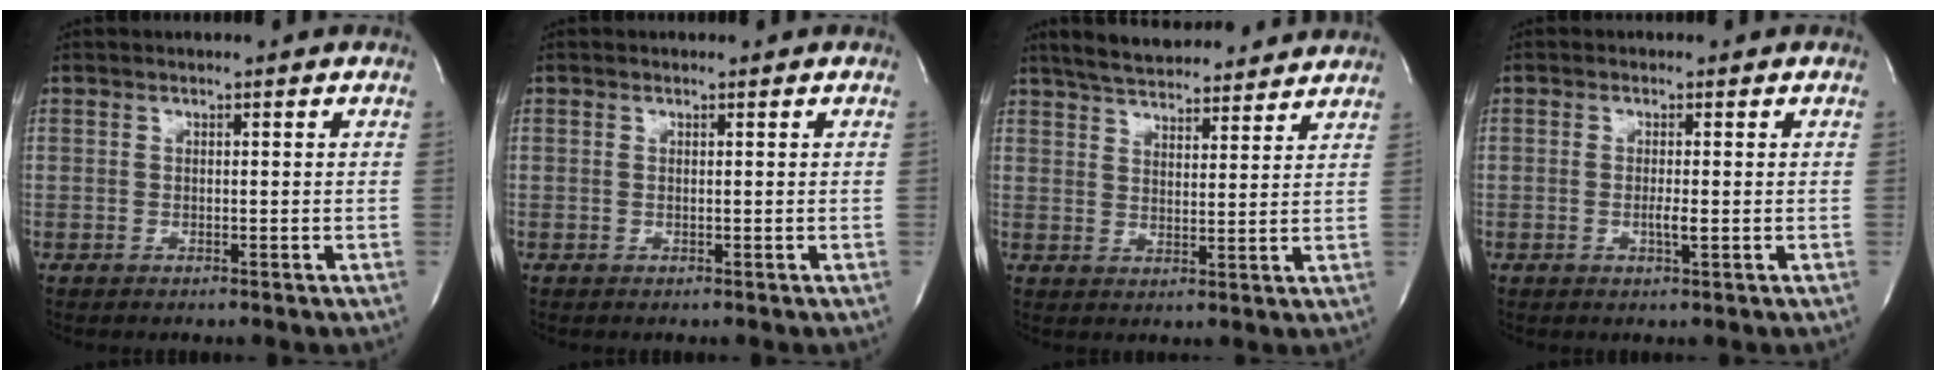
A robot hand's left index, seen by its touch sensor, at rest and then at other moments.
{"total": 0.0}
{"total": 15.2, "force": [13.8, 3.2, 5.5], "torque": [-0.089, 0.027, 0.201]}
{"total": 1.7, "force": [-0.3, 0.1, 1.7], "torque": [-0.036, -0.002, -0.004]}